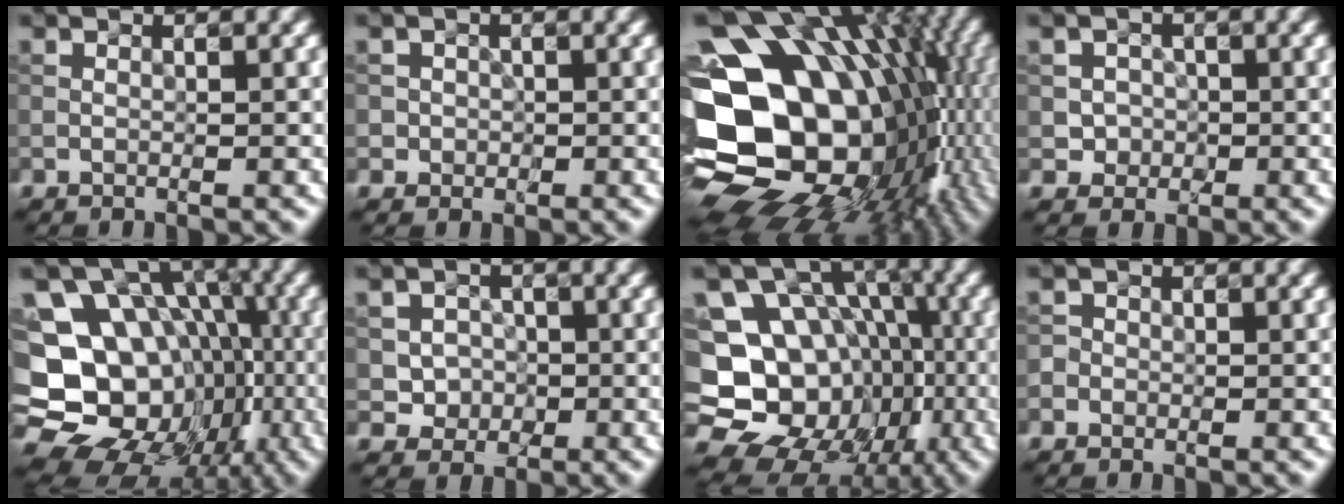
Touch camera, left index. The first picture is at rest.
{"total": 1.6, "force": [0.1, 1.6, 0.1], "torque": [0.010, -0.003, 0.008]}
{"total": 20.0, "force": [-0.8, 14.6, 13.7], "torque": [-0.244, -0.012, 0.011]}
{"total": 2.3, "force": [-0.2, 2.2, 0.4], "torque": [0.006, 0.000, -0.002]}
{"total": 19.4, "force": [-4.3, 16.2, 9.8], "torque": [-0.173, 0.006, -0.064]}
{"total": 3.0, "force": [-0.2, 2.8, 0.9], "torque": [0.002, 0.000, -0.010]}
{"total": 18.4, "force": [-4.5, 16.3, 7.4], "torque": [-0.150, 0.014, -0.068]}
{"total": 1.1, "force": [-0.2, 1.1, 0.1], "torque": [0.004, 0.004, -0.008]}